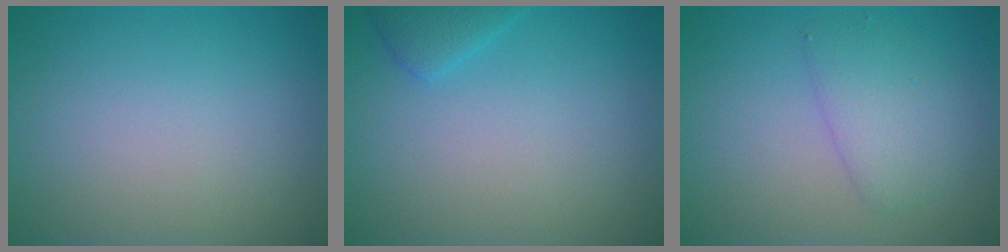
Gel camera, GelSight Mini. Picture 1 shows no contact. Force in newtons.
{"total": 1.5, "press": 1.5, "slide": 0.2}
{"total": 3.0, "press": 3.0, "slide": 0.1}